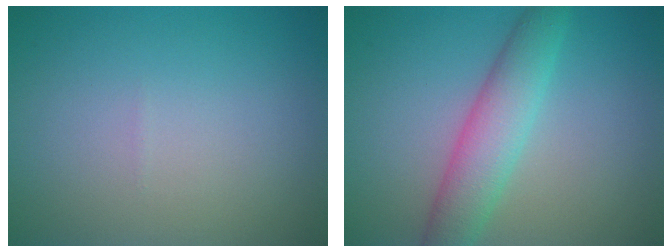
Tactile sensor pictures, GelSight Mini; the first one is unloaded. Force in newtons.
{"total": 4.6, "press": 4.6, "slide": 0.1}